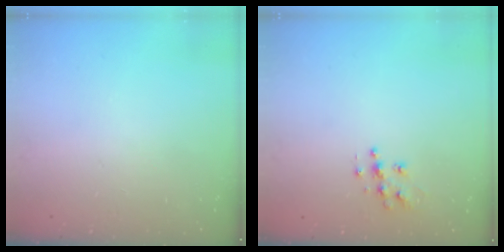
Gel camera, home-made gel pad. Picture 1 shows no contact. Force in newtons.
{"total": 8.0, "press": 8.0, "slide": 0.4}